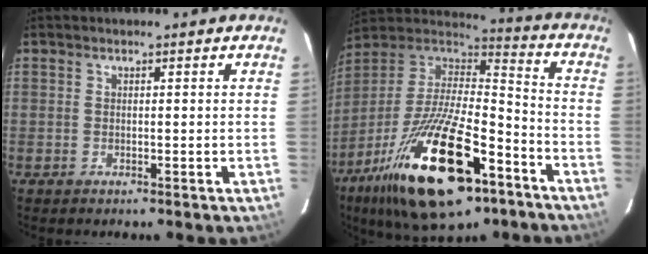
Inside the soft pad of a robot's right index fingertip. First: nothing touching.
{"total": 28.5, "force": [-15.3, 10.9, 21.5], "torque": [-0.402, -0.033, -0.252]}